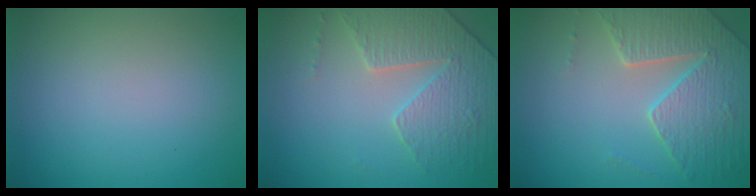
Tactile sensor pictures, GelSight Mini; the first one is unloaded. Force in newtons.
{"total": 4.0, "press": 3.9, "slide": 1.2}
{"total": 4.6, "press": 4.5, "slide": 1.3}